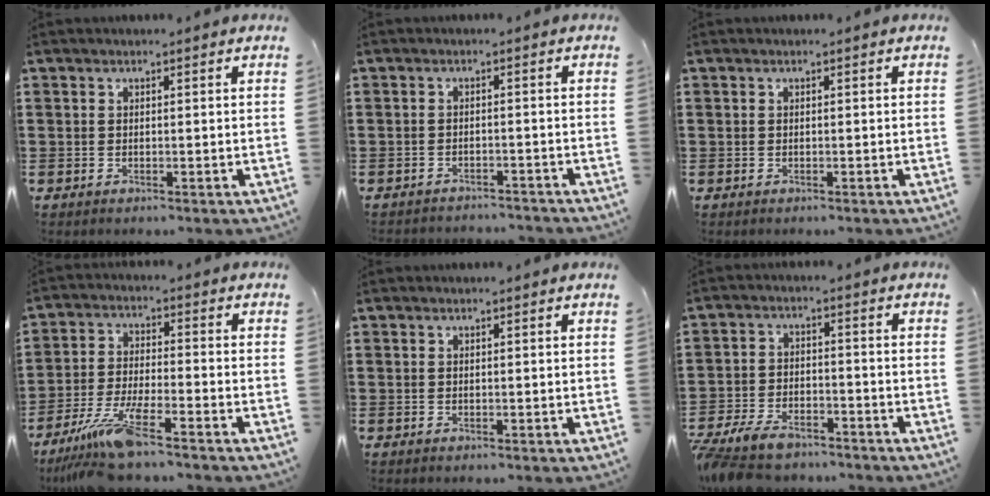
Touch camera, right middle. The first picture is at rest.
{"total": 2.1, "force": [-2.1, 0.2, -0.1], "torque": [-0.006, 0.000, -0.045]}
{"total": 0.5, "force": [-0.2, 0.5, 0.0], "torque": [0.001, 0.005, -0.006]}
{"total": 9.7, "force": [-7.6, 0.7, 6.0], "torque": [-0.135, -0.015, -0.150]}
{"total": 0.0}
{"total": 5.7, "force": [-5.2, 1.4, 1.9], "torque": [-0.059, -0.004, -0.105]}